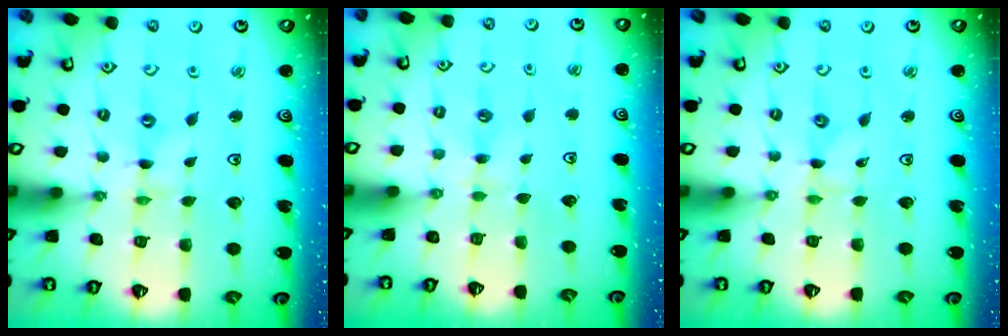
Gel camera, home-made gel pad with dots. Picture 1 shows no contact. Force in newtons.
{"total": 1.9, "press": 1.9, "slide": 0.3}
{"total": 0.0}